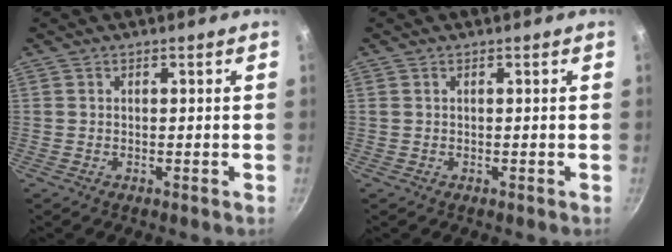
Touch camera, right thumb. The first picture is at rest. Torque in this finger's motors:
{"motor_torque": [-0.03, -0.16, -0.28, 0.16, -0.02]}